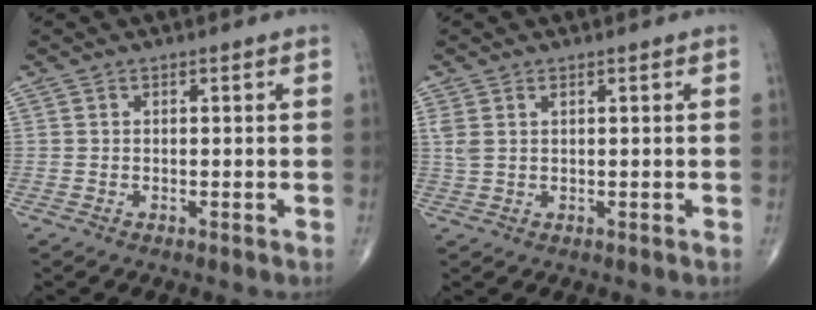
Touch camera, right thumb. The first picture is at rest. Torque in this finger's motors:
{"motor_torque": [0.31, 0.60, 0.36, 0.17, 0.01]}